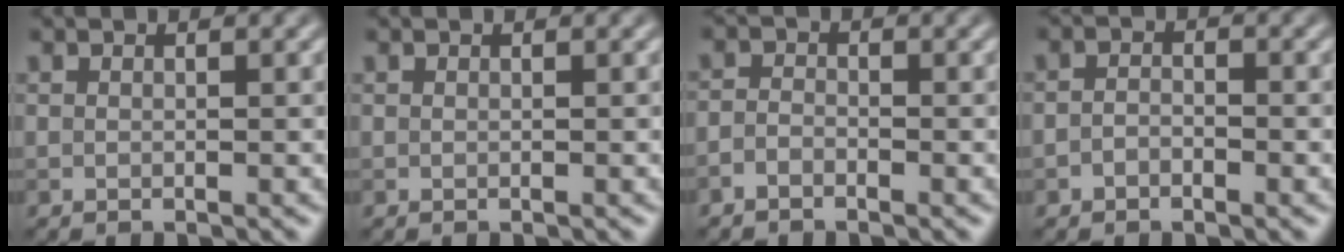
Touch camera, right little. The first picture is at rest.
{"total": 0.0}
{"total": 1.2, "force": [-1.0, 0.5, 0.5], "torque": [-0.008, 0.002, -0.024]}
{"total": 1.4, "force": [-0.7, 0.8, 0.9], "torque": [-0.018, 0.002, -0.017]}